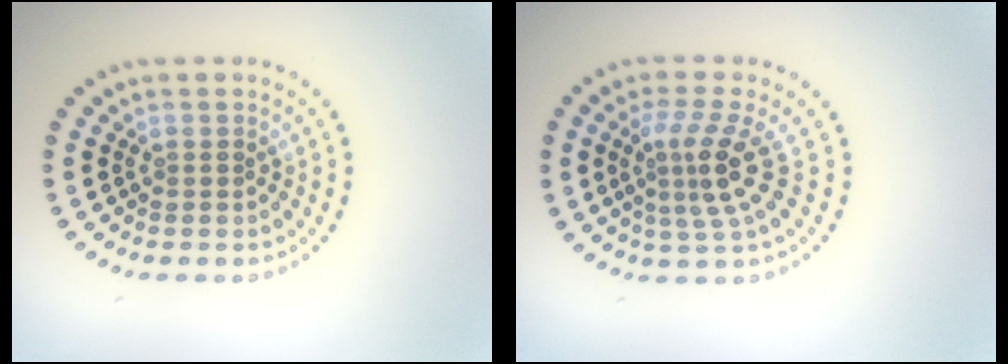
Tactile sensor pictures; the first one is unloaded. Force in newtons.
{"total": 3.7, "press": 2.6, "slide": 2.7}